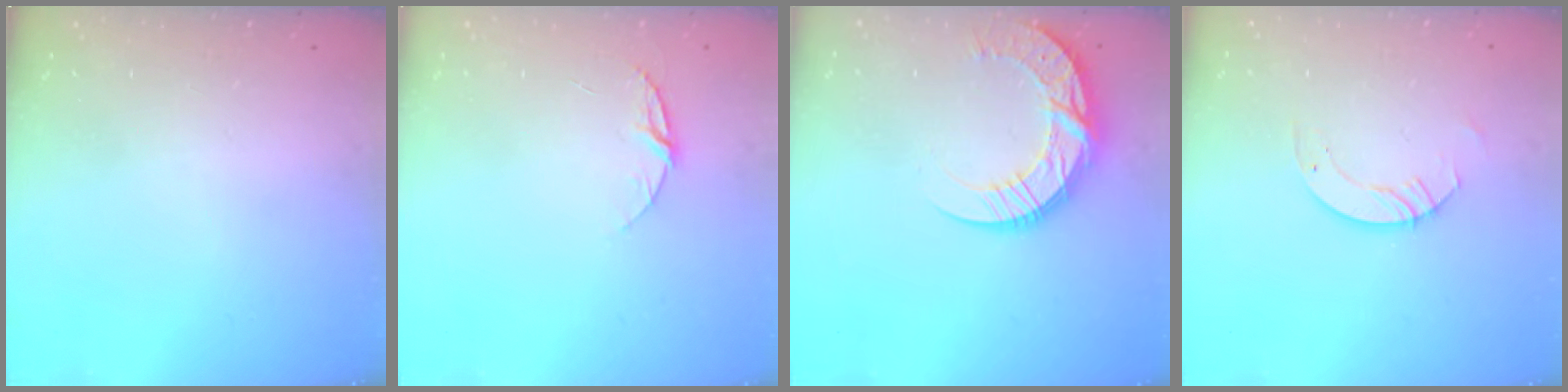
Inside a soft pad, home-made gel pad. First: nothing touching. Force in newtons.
{"total": 5.7, "press": 5.7, "slide": 0.6}
{"total": 13.9, "press": 13.8, "slide": 1.4}
{"total": 3.3, "press": 3.3, "slide": 0.2}